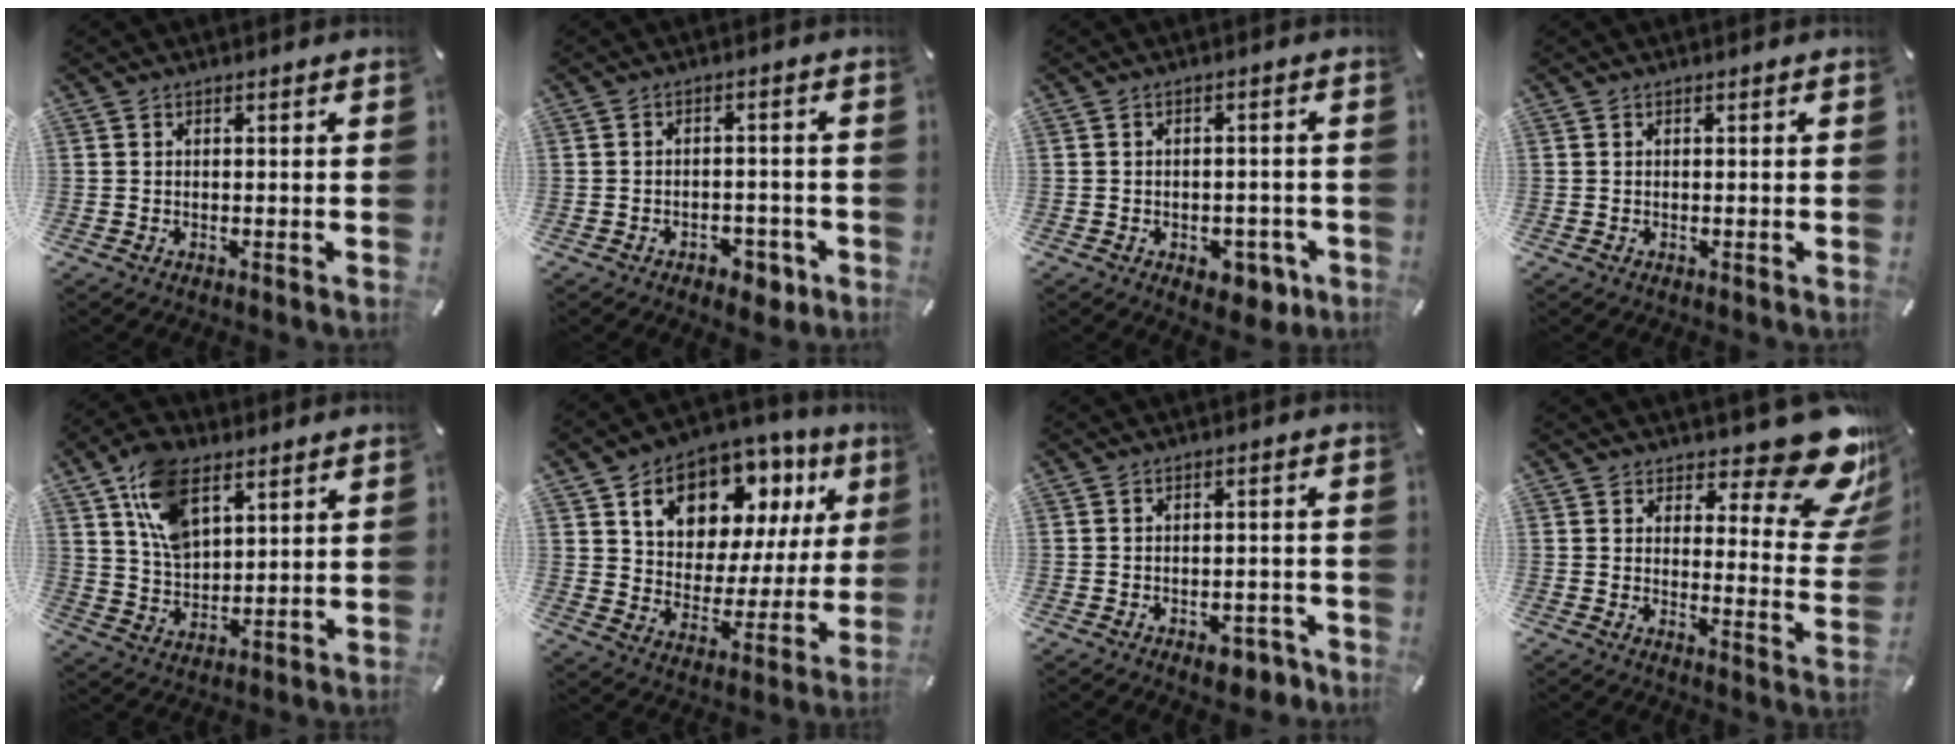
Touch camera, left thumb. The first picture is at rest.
{"total": 4.6, "force": [-2.9, 2.9, 2.0], "torque": [-0.027, 0.018, -0.050]}
{"total": 6.3, "force": [-2.7, 4.0, 4.1], "torque": [-0.050, 0.017, -0.043]}
{"total": 0.0}
{"total": 12.2, "force": [6.2, 7.2, 7.6], "torque": [-0.160, -0.012, 0.115]}
{"total": 13.8, "force": [8.7, 9.0, 5.9], "torque": [-0.104, -0.056, 0.153]}
{"total": 5.1, "force": [-3.2, 2.7, 2.9], "torque": [-0.039, 0.024, -0.055]}
{"total": 16.3, "force": [11.2, 6.3, 10.1], "torque": [-0.121, -0.090, 0.190]}